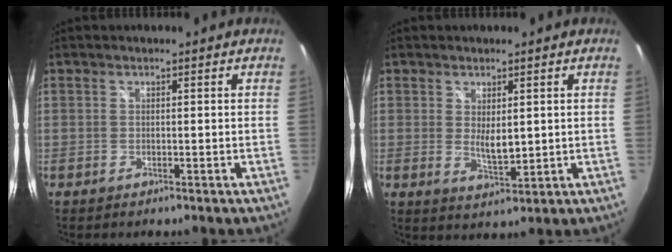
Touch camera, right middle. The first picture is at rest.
{"total": 4.2, "force": [0.7, 2.0, 3.6], "torque": [-0.056, -0.009, 0.017]}